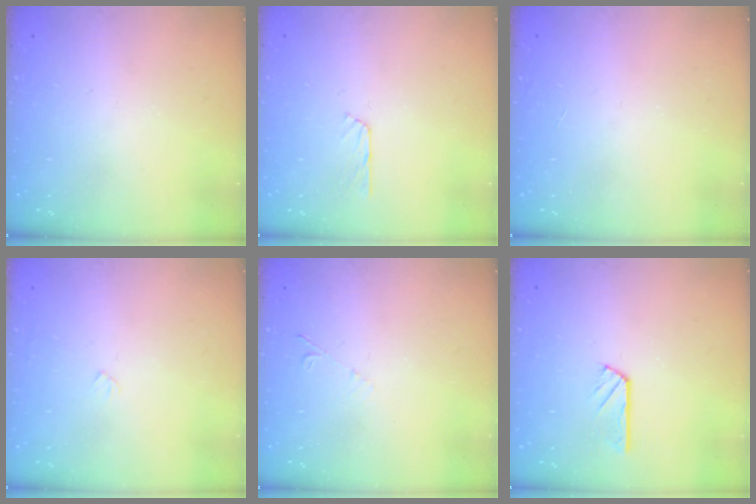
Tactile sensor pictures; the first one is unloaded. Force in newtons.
{"total": 2.7, "press": 2.7, "slide": 0.3}
{"total": 0.0}
{"total": 2.4, "press": 2.4, "slide": 0.3}
{"total": 2.9, "press": 2.8, "slide": 0.4}
{"total": 2.9, "press": 2.9, "slide": 0.2}